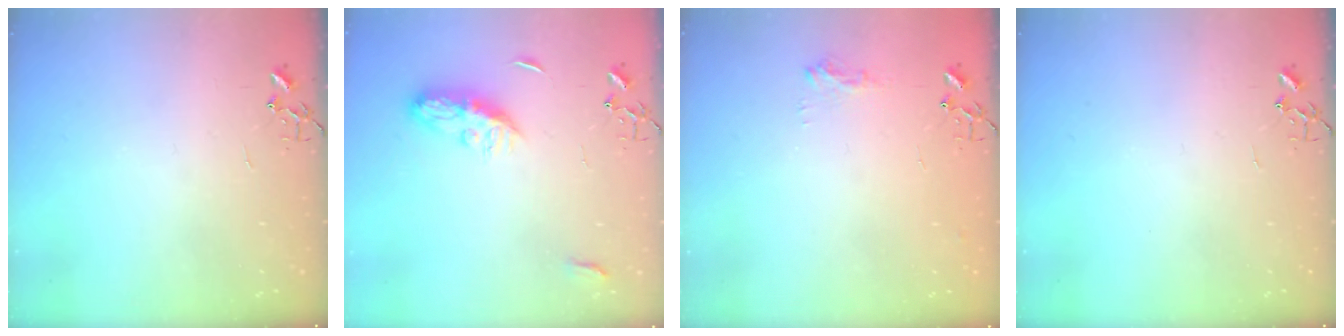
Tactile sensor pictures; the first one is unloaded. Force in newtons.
{"total": 8.2, "press": 8.1, "slide": 0.6}
{"total": 8.2, "press": 8.2, "slide": 0.9}
{"total": 0.0}